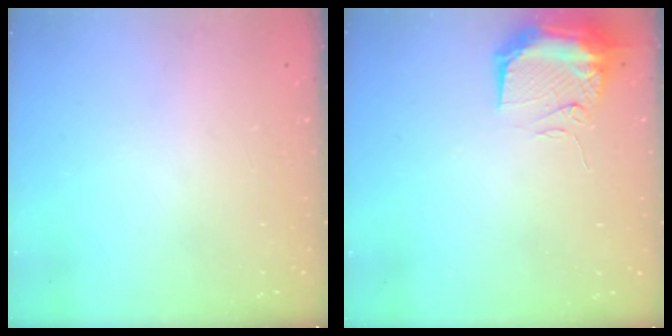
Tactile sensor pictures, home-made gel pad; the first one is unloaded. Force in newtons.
{"total": 10.7, "press": 10.6, "slide": 1.7}